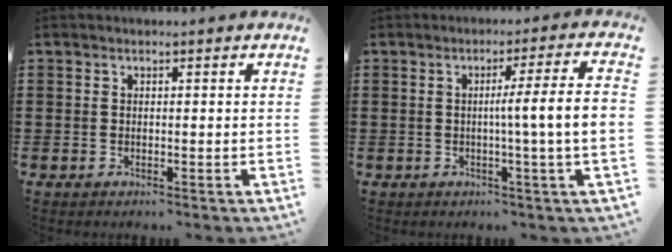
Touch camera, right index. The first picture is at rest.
{"total": 7.1, "force": [-0.2, -0.8, 7.0], "torque": [-0.126, -0.008, -0.010]}